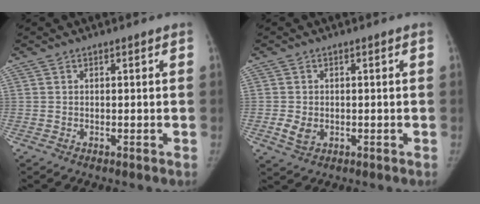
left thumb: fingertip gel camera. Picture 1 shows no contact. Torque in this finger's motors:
{"motor_torque": [-0.03, 0.03, 0.17, -0.11, 0.00]}